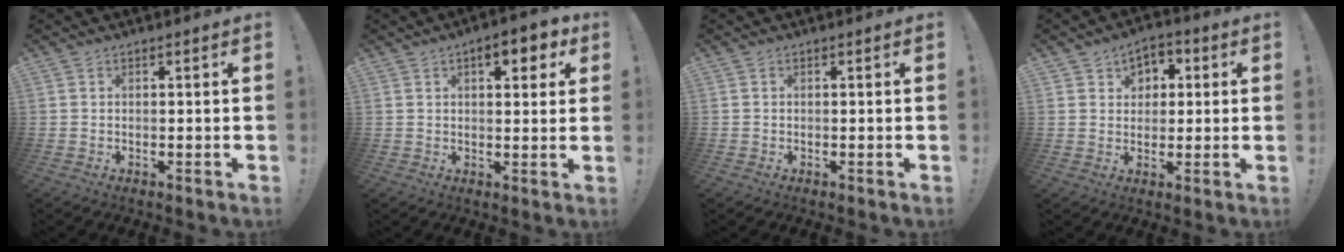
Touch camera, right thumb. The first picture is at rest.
{"total": 7.3, "force": [3.6, 3.2, 5.6], "torque": [-0.065, -0.009, 0.055]}
{"total": 0.0}
{"total": 5.1, "force": [1.0, 4.9, 1.3], "torque": [-0.017, -0.005, 0.018]}